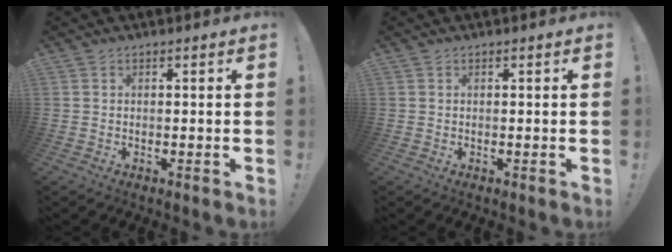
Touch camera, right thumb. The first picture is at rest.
{"total": 0.0}